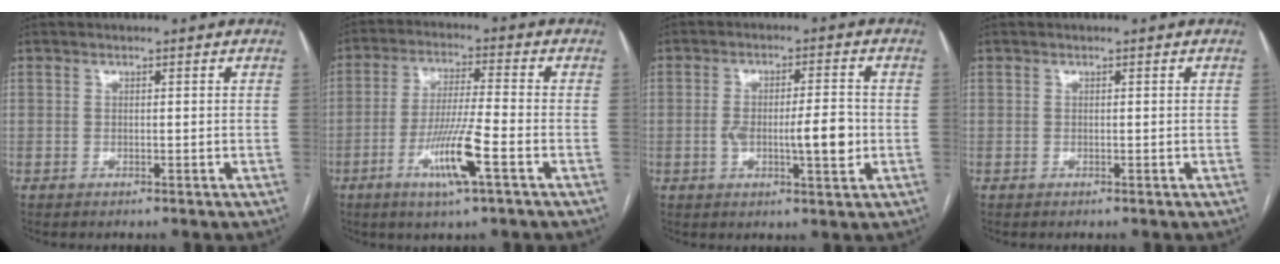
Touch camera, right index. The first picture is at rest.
{"total": 7.6, "force": [-3.0, -0.2, 7.0], "torque": [-0.133, -0.012, -0.056]}
{"total": 7.7, "force": [-1.1, 1.8, 7.4], "torque": [-0.124, 0.004, -0.016]}
{"total": 0.0}